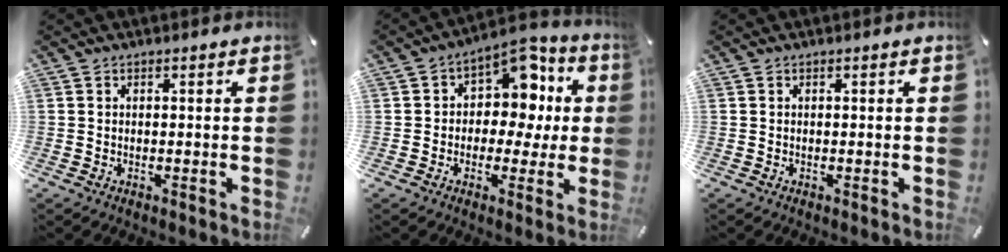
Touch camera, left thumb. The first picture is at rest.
{"total": 9.7, "force": [2.6, 7.9, 5.0], "torque": [-0.057, -0.026, 0.044]}
{"total": 0.0}